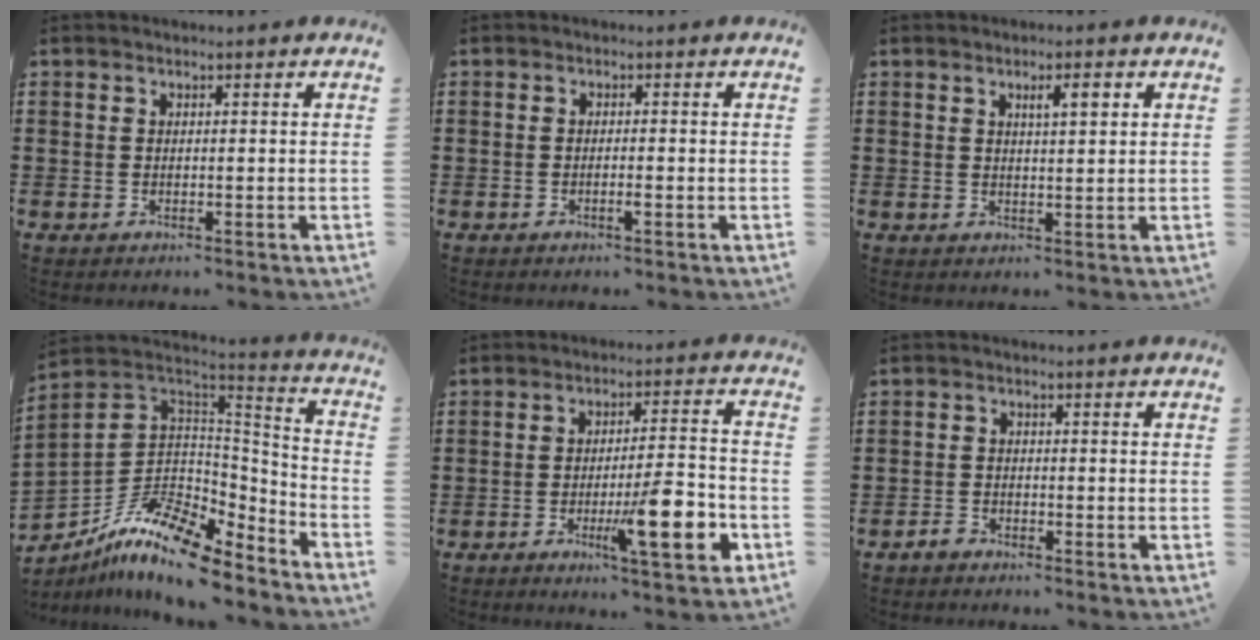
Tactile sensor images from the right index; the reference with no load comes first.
{"total": 1.3, "force": [-0.7, 0.1, 1.1], "torque": [-0.020, -0.003, -0.011]}
{"total": 3.0, "force": [1.2, 0.7, 2.7], "torque": [-0.046, 0.003, 0.016]}
{"total": 12.2, "force": [-8.3, 4.9, 7.5], "torque": [-0.158, 0.011, -0.156]}
{"total": 12.0, "force": [-4.4, 2.4, 10.9], "torque": [-0.161, 0.000, -0.073]}
{"total": 1.8, "force": [-1.8, 0.5, 0.1], "torque": [-0.009, 0.004, -0.037]}